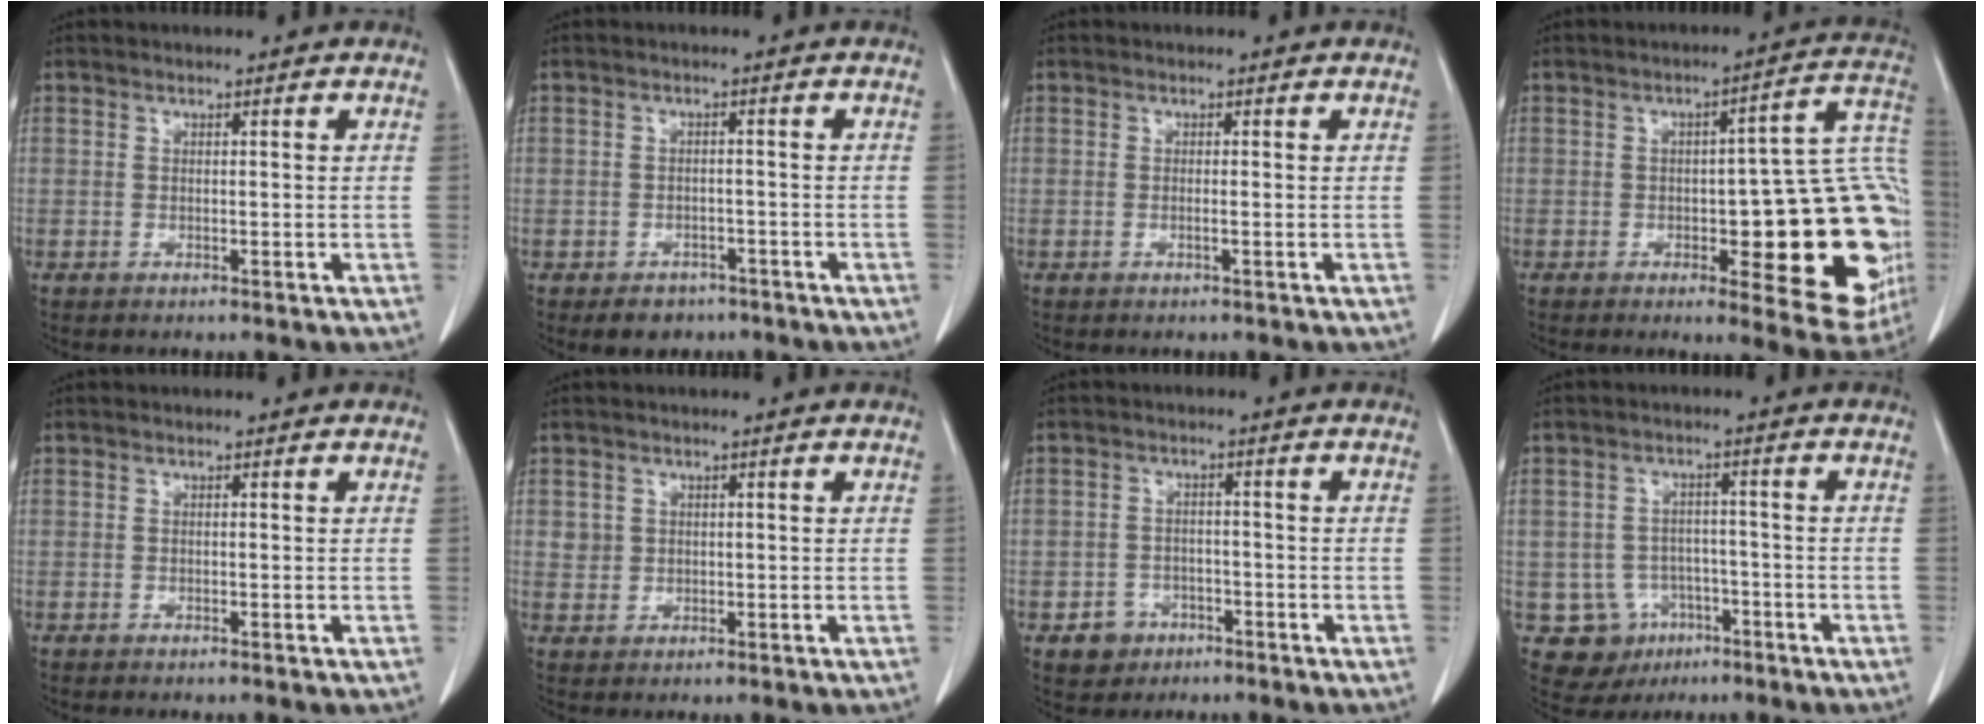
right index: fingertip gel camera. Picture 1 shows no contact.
{"total": 3.9, "force": [-2.6, 2.8, 0.9], "torque": [-0.011, 0.007, -0.031]}
{"total": 0.6, "force": [-0.2, -0.1, 0.5], "torque": [-0.009, 0.001, -0.006]}
{"total": 23.2, "force": [-3.3, 6.6, 22.0], "torque": [-0.202, 0.029, -0.026]}
{"total": 0.0}
{"total": 2.0, "force": [0.5, 1.9, 0.3], "torque": [0.000, 0.003, 0.010]}
{"total": 4.0, "force": [-2.0, 3.5, 0.5], "torque": [-0.001, 0.013, -0.024]}
{"total": 8.8, "force": [-3.2, 8.1, 1.4], "torque": [-0.031, 0.011, -0.033]}